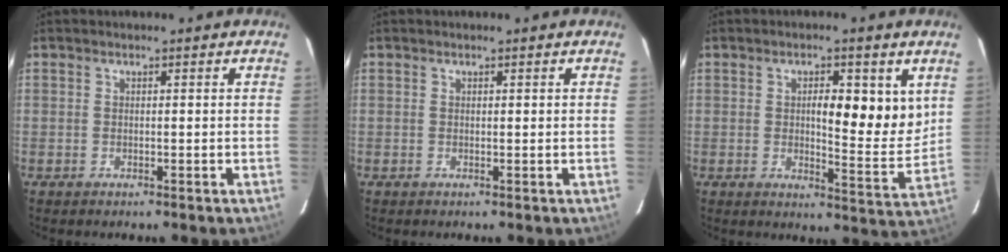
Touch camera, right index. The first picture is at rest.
{"total": 0.0}
{"total": 9.2, "force": [2.6, 2.7, 8.4], "torque": [-0.111, -0.008, 0.037]}